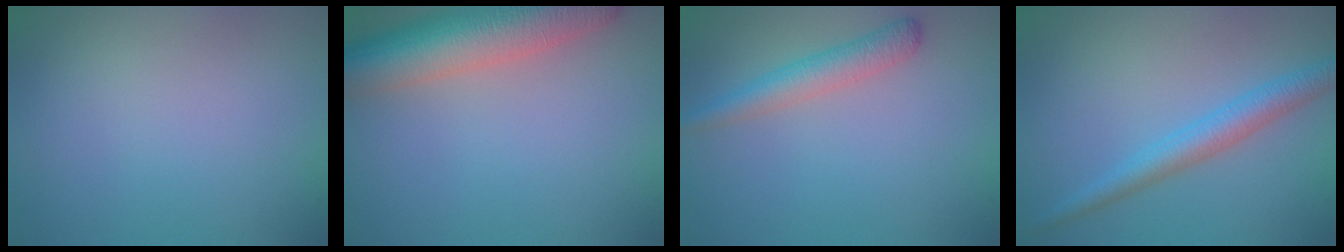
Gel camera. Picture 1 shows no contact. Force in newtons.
{"total": 8.3, "press": 8.2, "slide": 0.7}
{"total": 2.6, "press": 2.6, "slide": 0.0}
{"total": 3.0, "press": 3.0, "slide": 0.1}